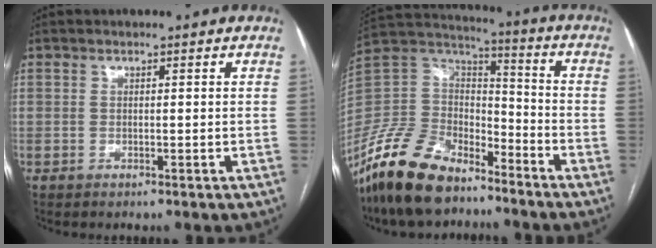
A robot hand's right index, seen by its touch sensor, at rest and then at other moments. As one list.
[{"total": 16.7, "force": [-12.6, 7.2, 8.3], "torque": [-0.179, 0.016, -0.243]}]